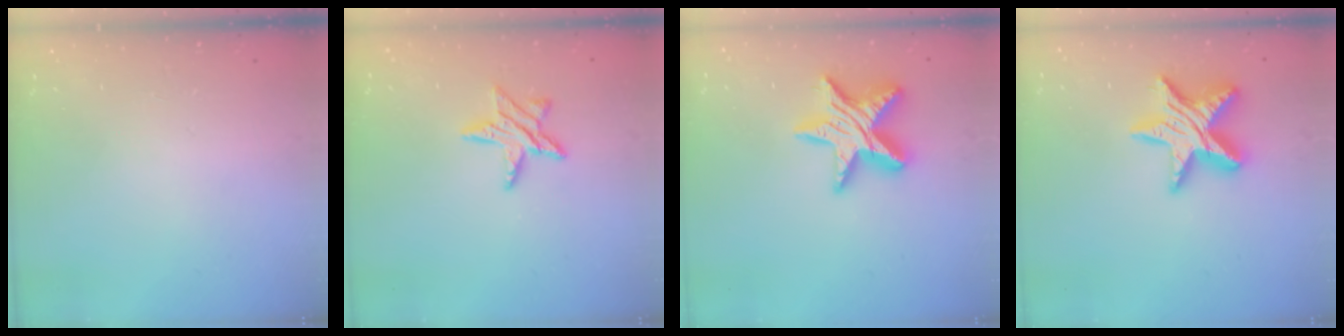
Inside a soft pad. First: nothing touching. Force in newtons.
{"total": 8.9, "press": 8.9, "slide": 0.5}
{"total": 15.2, "press": 15.2, "slide": 1.4}
{"total": 15.2, "press": 15.2, "slide": 1.4}